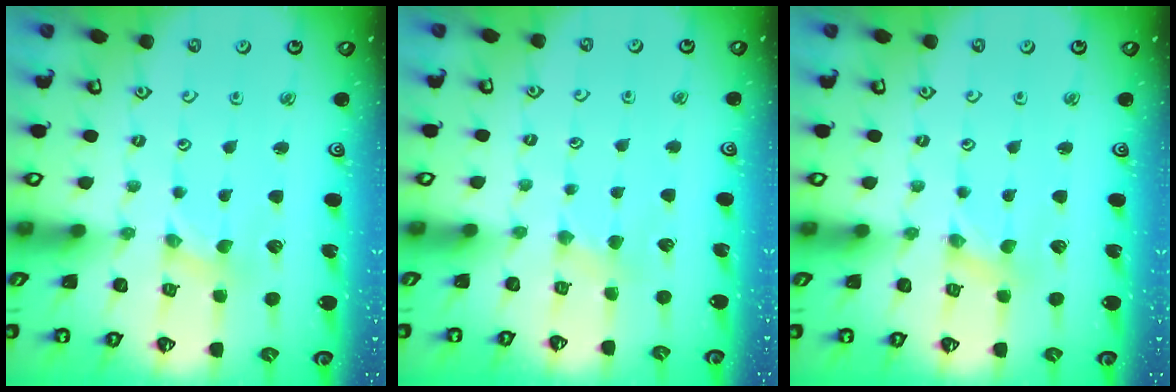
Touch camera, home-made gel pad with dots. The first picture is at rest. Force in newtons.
{"total": 2.1, "press": 2.1, "slide": 0.3}
{"total": 0.0}